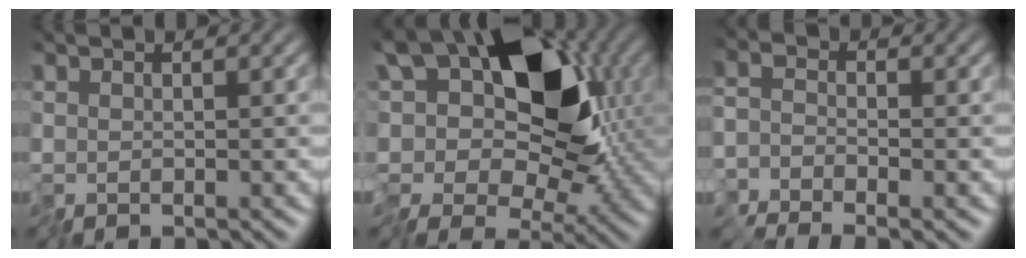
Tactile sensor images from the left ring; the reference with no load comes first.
{"total": 12.6, "force": [1.6, 8.0, 9.6], "torque": [-0.128, 0.005, 0.012]}
{"total": 1.3, "force": [-1.3, 0.1, 0.1], "torque": [-0.002, 0.001, -0.037]}